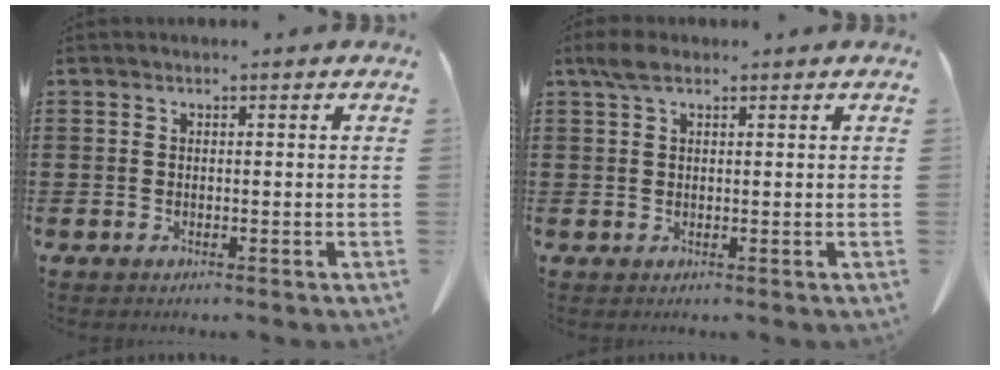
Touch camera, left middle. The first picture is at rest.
{"total": 2.6, "force": [1.4, 1.2, 1.9], "torque": [-0.042, 0.005, 0.025]}